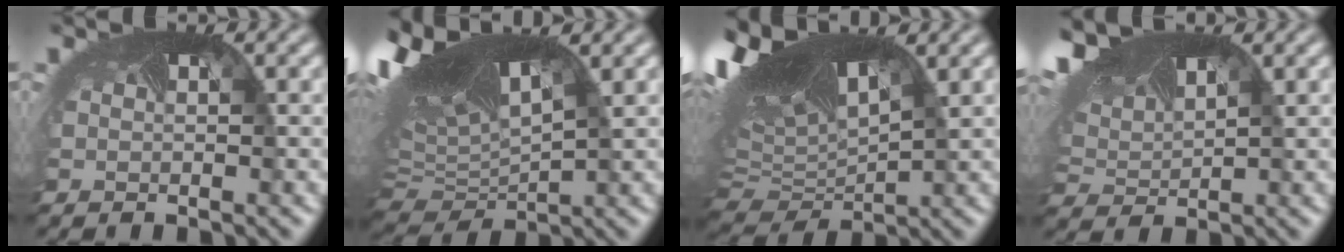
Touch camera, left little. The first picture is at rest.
{"total": 14.5, "force": [5.3, 7.1, 11.5], "torque": [-0.243, 0.023, 0.102]}
{"total": 15.9, "force": [6.2, 7.8, 12.4], "torque": [-0.269, 0.035, 0.117]}
{"total": 8.9, "force": [5.8, 3.8, 5.7], "torque": [-0.136, 0.028, 0.097]}